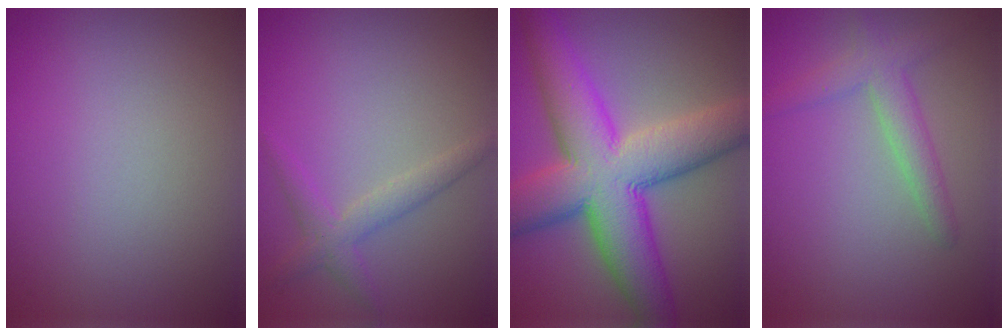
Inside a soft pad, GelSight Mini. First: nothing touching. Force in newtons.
{"total": 2.3, "press": 2.3, "slide": 0.2}
{"total": 12.0, "press": 12.0, "slide": 0.4}
{"total": 2.7, "press": 2.7, "slide": 0.3}